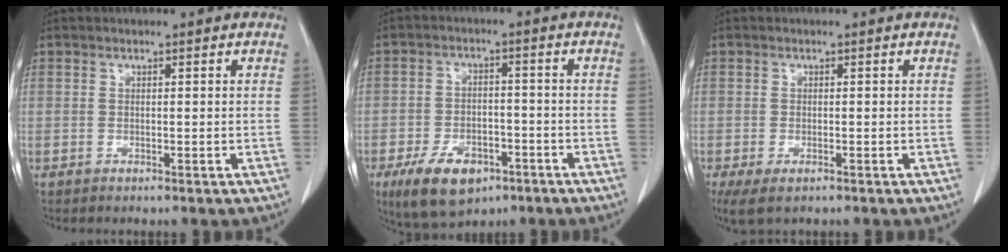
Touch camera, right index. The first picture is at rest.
{"total": 9.9, "force": [-5.7, 5.3, 6.1], "torque": [-0.109, -0.006, -0.090]}
{"total": 4.2, "force": [-2.4, 1.7, 3.1], "torque": [-0.062, -0.011, -0.039]}